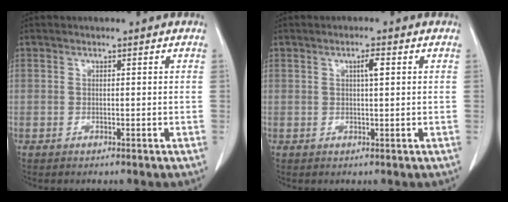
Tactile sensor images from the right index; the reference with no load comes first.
{"total": 2.1, "force": [0.7, 0.2, 2.0], "torque": [-0.034, 0.002, 0.011]}